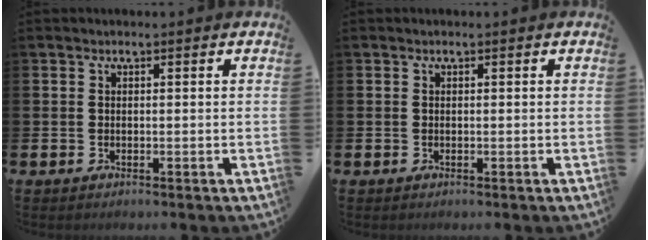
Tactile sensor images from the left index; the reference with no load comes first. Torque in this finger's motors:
{"motor_torque": [0.00, 0.00, 0.00, 0.01]}